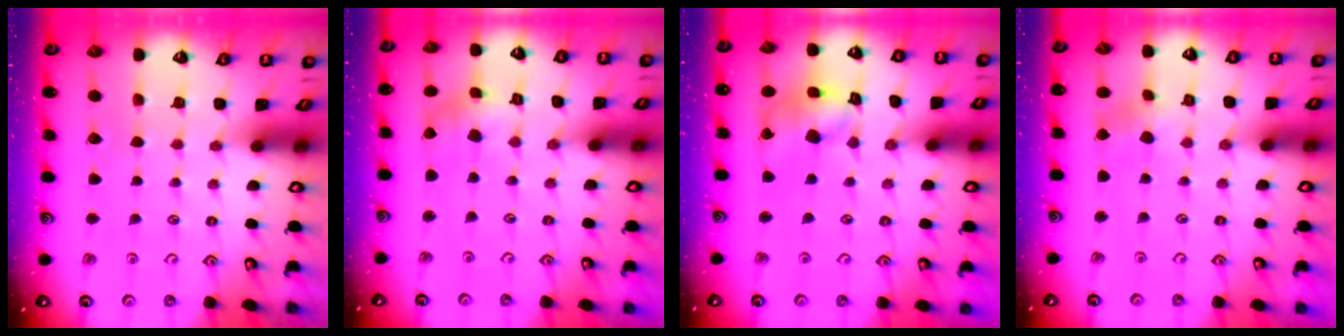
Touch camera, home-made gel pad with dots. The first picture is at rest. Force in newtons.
{"total": 1.2, "press": 1.2, "slide": 0.2}
{"total": 11.4, "press": 11.3, "slide": 1.7}
{"total": 3.6, "press": 3.5, "slide": 0.6}